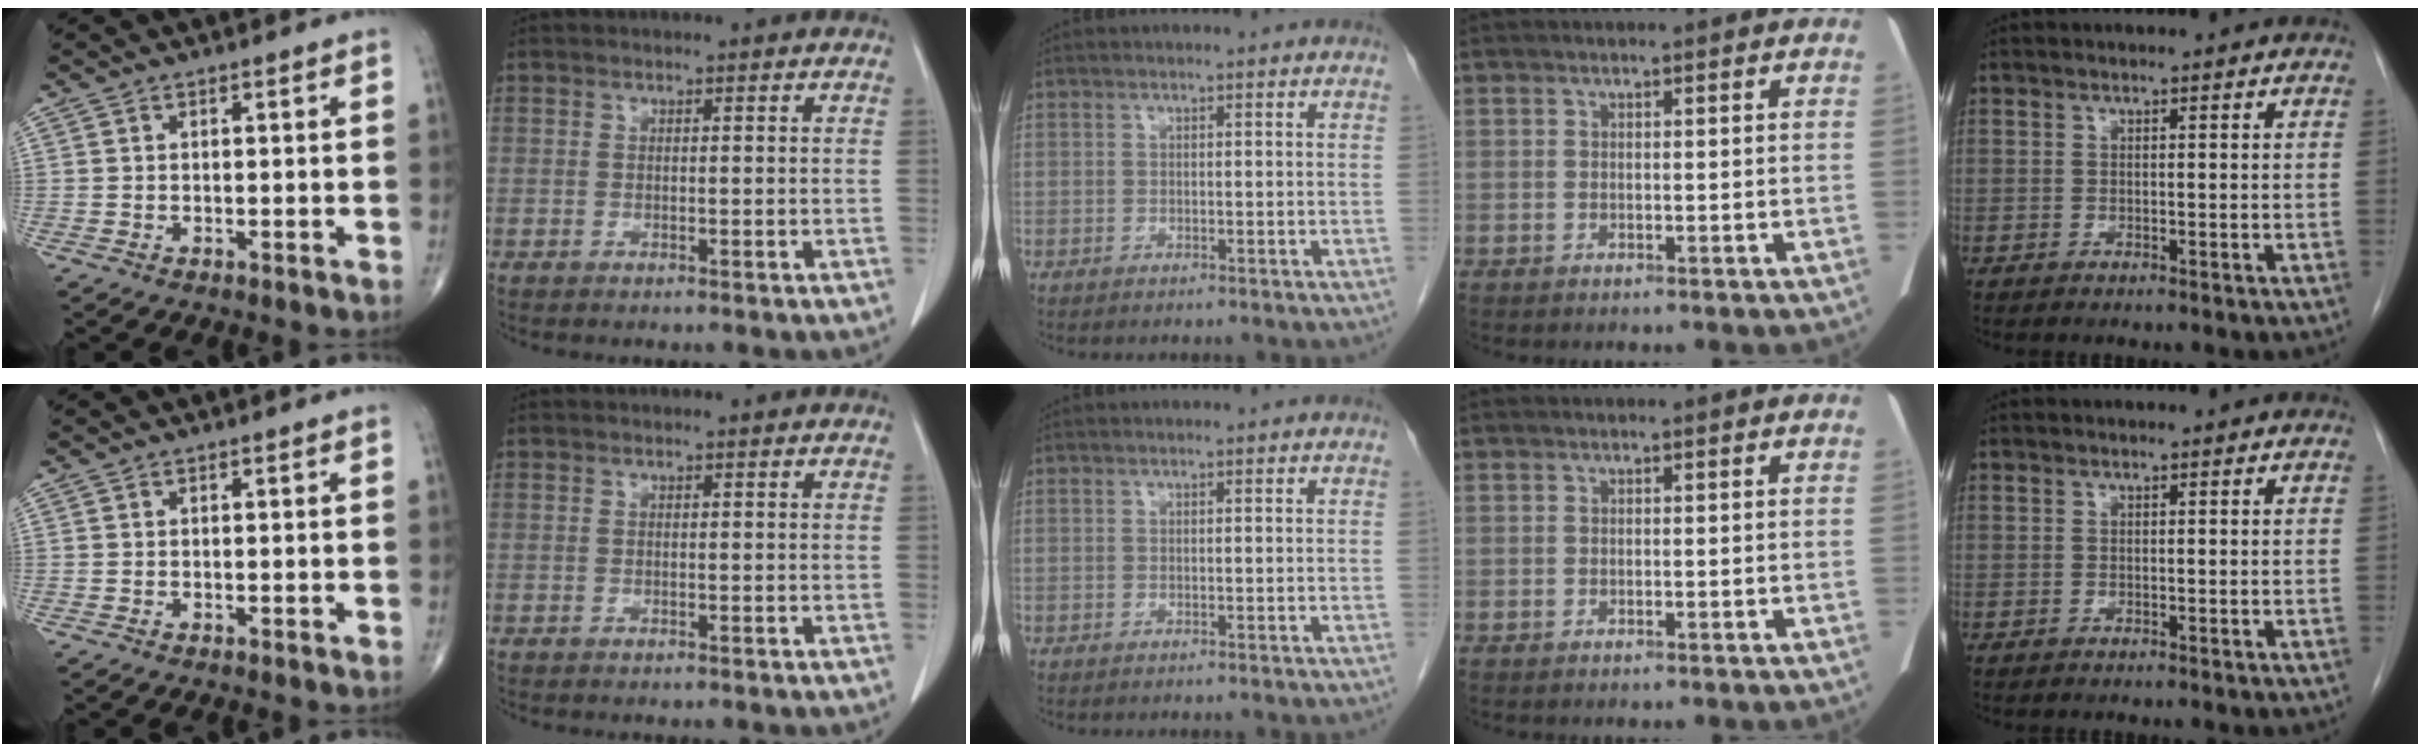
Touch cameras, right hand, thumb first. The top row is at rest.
{}